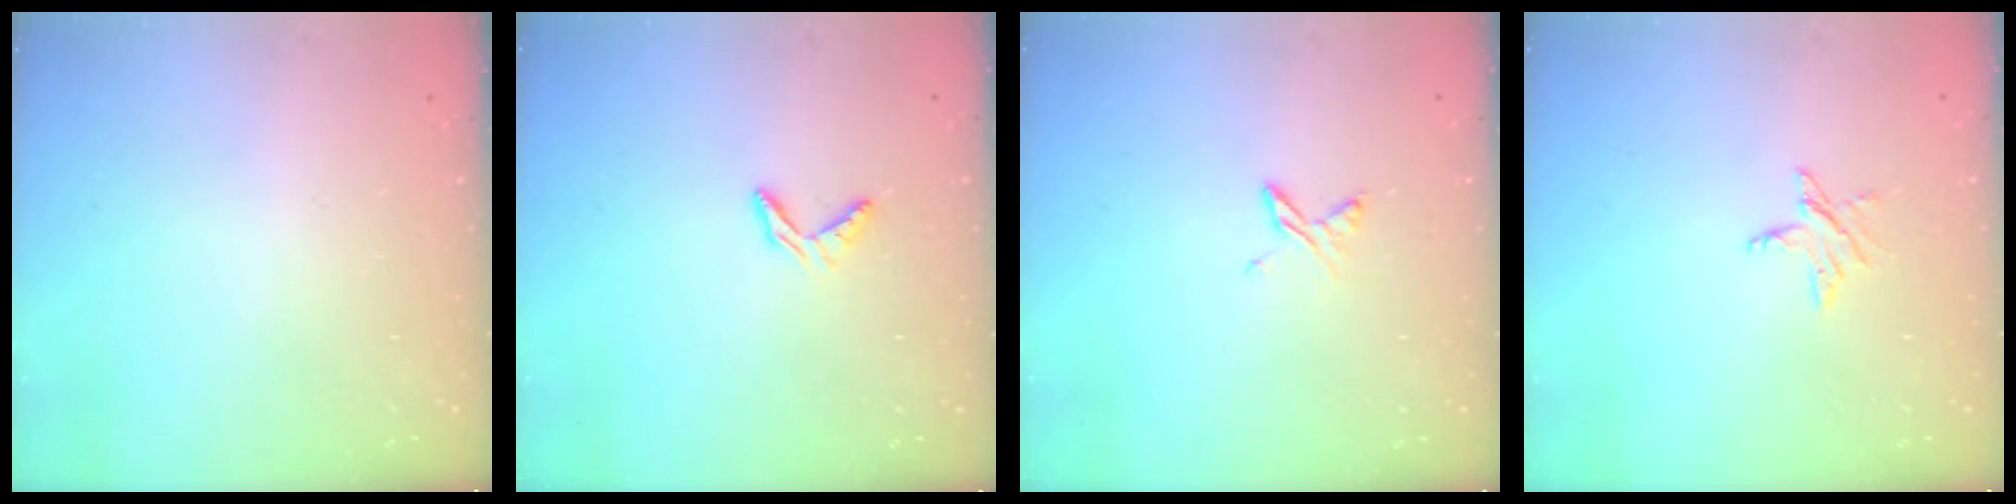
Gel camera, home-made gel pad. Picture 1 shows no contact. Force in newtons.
{"total": 4.2, "press": 4.2, "slide": 0.3}
{"total": 5.1, "press": 5.1, "slide": 0.6}
{"total": 3.7, "press": 3.7, "slide": 0.2}